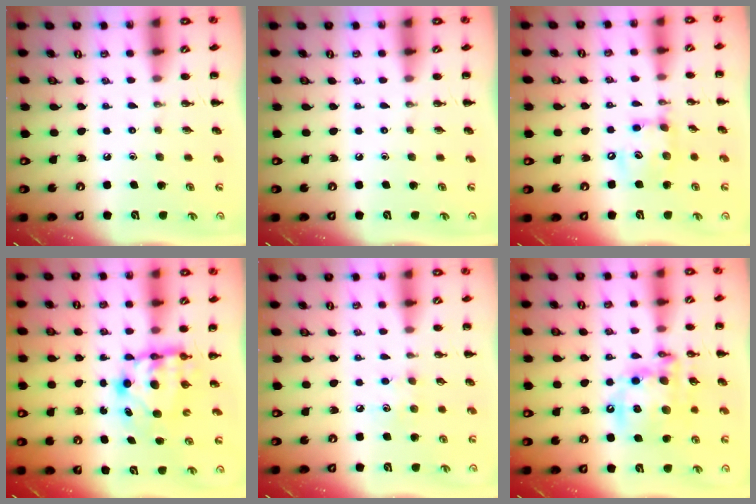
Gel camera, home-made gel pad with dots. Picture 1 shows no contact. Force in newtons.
{"total": 0.0}
{"total": 11.1, "press": 11.0, "slide": 1.3}
{"total": 6.6, "press": 6.4, "slide": 1.7}
{"total": 4.6, "press": 4.4, "slide": 1.1}
{"total": 15.8, "press": 15.4, "slide": 3.5}